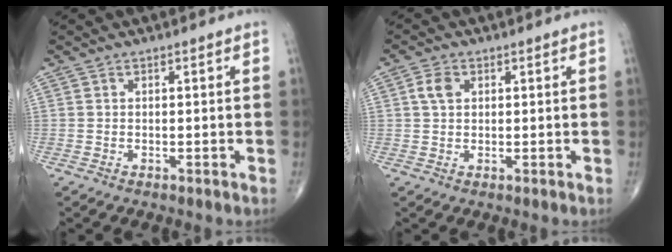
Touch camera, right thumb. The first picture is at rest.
{"total": 3.1, "force": [0.9, 2.1, 2.0], "torque": [-0.038, 0.004, 0.016]}